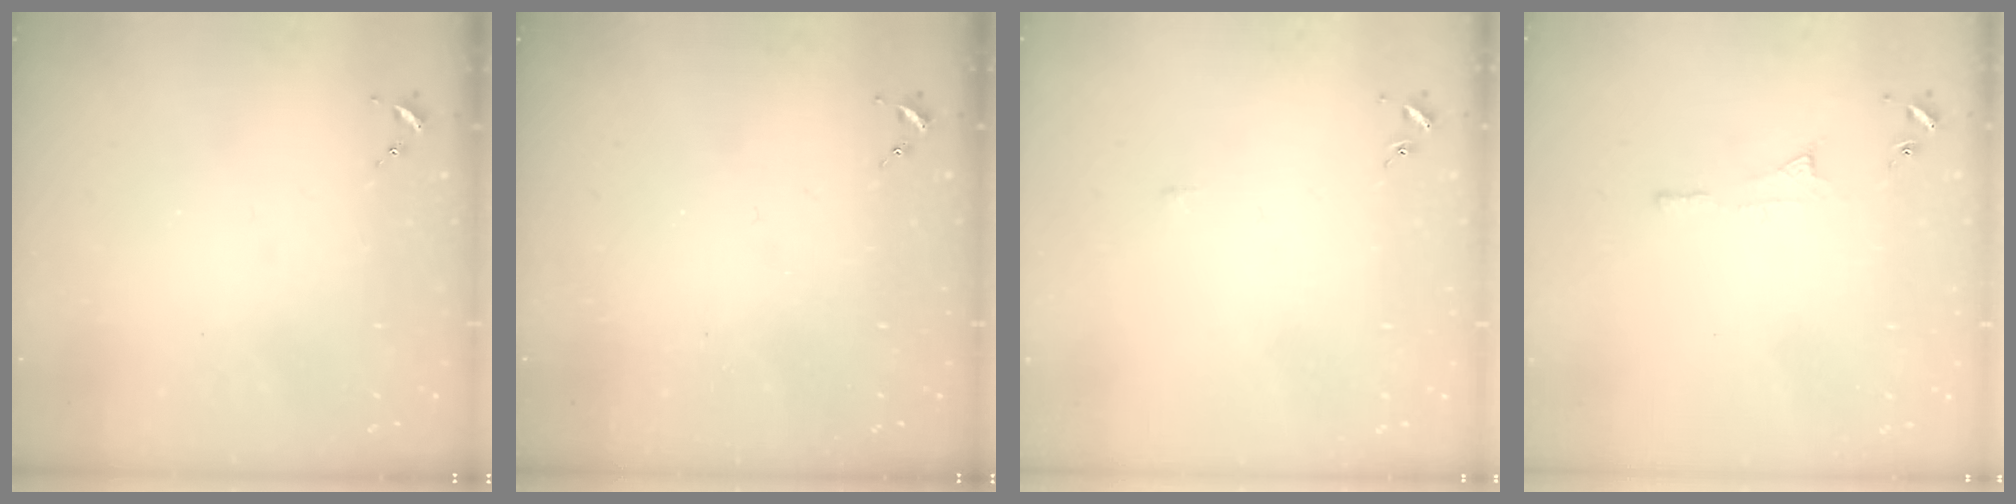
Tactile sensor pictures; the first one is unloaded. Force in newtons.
{"total": 0.0}
{"total": 1.8, "press": 1.8, "slide": 0.3}
{"total": 3.9, "press": 3.9, "slide": 0.4}